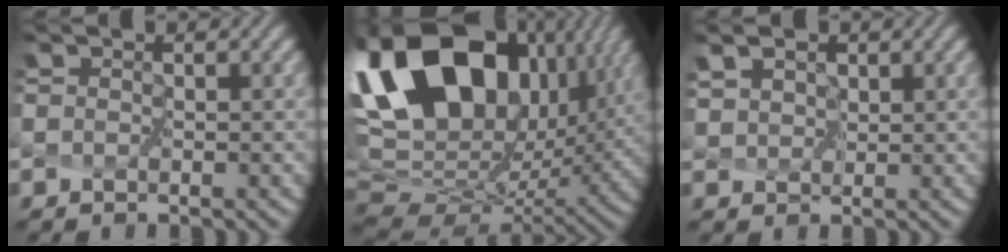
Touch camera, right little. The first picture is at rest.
{"total": 19.7, "force": [8.3, 12.2, 13.1], "torque": [-0.275, 0.030, 0.164]}
{"total": 4.6, "force": [3.0, 2.7, 2.3], "torque": [-0.048, 0.018, 0.028]}